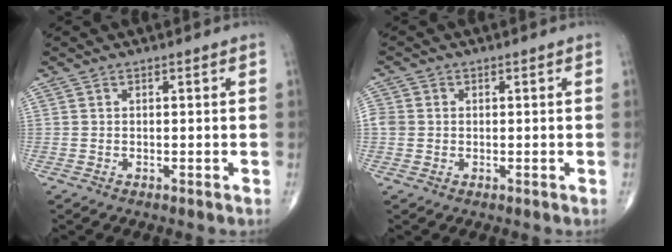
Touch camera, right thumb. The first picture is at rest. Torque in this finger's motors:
{"motor_torque": [-0.63, 0.05, 0.10, -0.08, 0.07]}